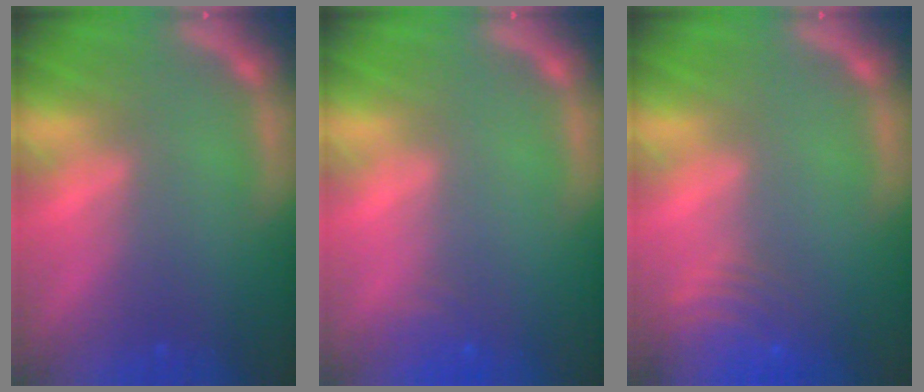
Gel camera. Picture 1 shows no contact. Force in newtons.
{"total": 1.9}
{"total": 7.5}